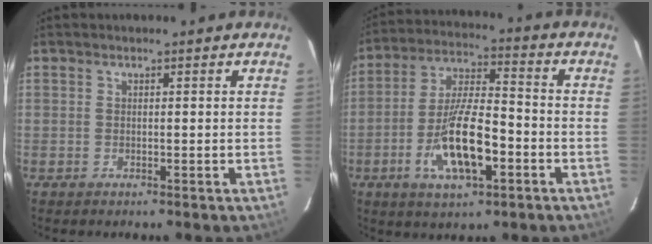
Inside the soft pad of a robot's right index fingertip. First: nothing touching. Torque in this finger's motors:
{"motor_torque": [0.52, -0.29, 0.79, 0.21]}